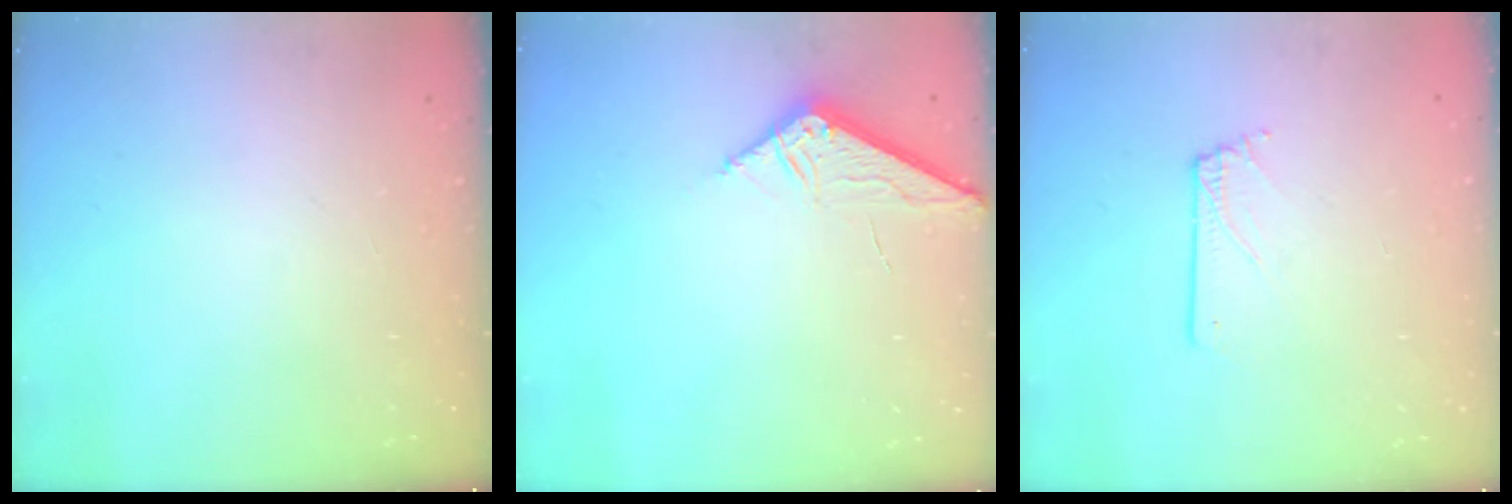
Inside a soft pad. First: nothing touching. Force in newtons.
{"total": 6.6, "press": 6.6, "slide": 0.7}
{"total": 1.0, "press": 1.0, "slide": 0.1}